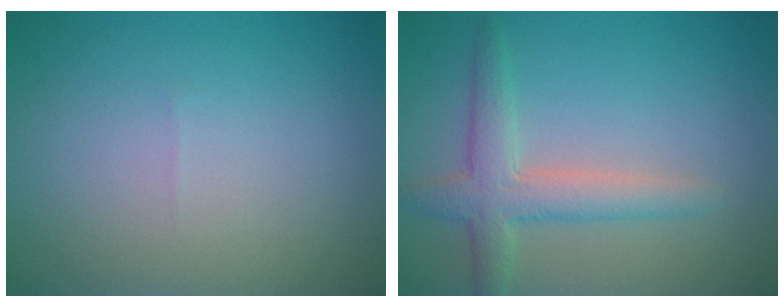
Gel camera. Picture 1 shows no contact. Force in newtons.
{"total": 3.7, "press": 3.7, "slide": 0.1}